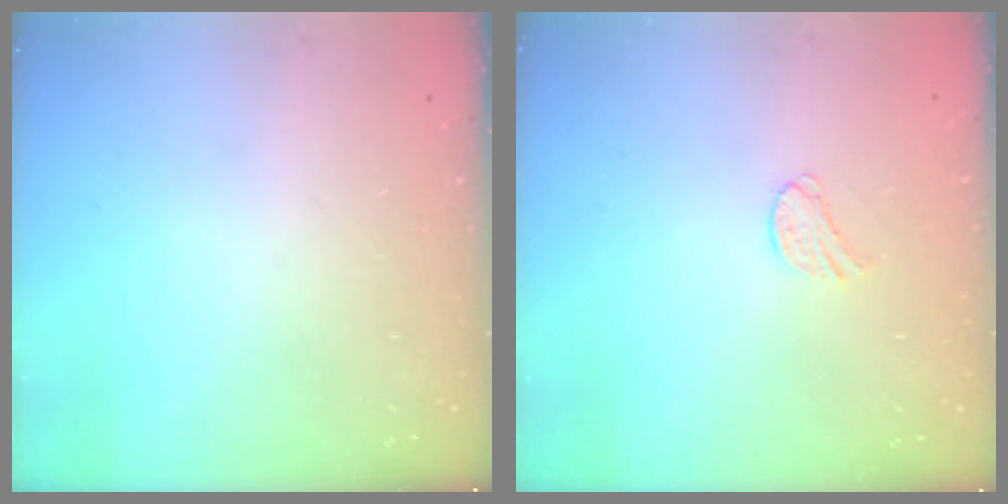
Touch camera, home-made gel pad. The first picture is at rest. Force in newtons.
{"total": 5.9, "press": 5.8, "slide": 0.5}